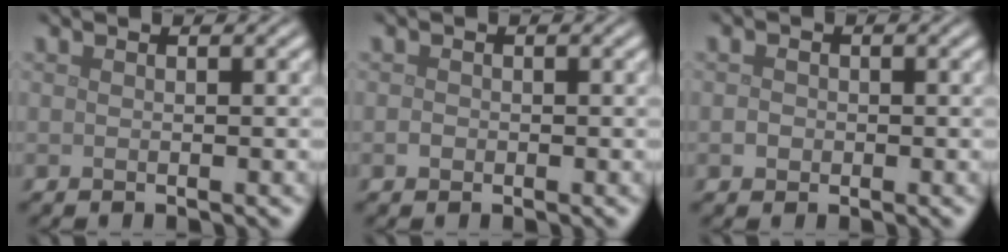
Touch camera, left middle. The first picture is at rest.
{"total": 0.6, "force": [-0.2, 0.5, 0.2], "torque": [-0.003, -0.002, -0.006]}
{"total": 1.0, "force": [-0.2, 0.9, 0.3], "torque": [-0.004, -0.001, -0.007]}